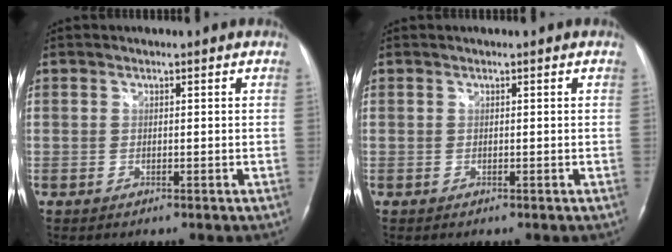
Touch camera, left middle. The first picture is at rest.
{"total": 0.0}